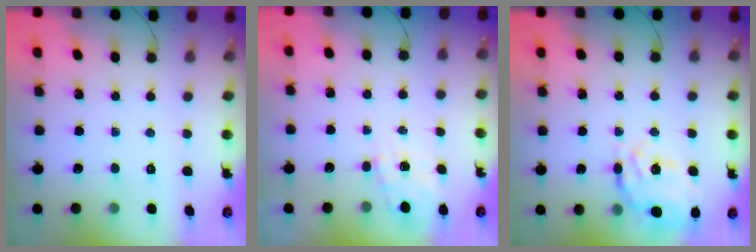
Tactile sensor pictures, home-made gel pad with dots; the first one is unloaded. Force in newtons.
{"total": 0.9, "press": 0.4, "slide": 0.8}
{"total": 14.6, "press": 14.1, "slide": 3.9}